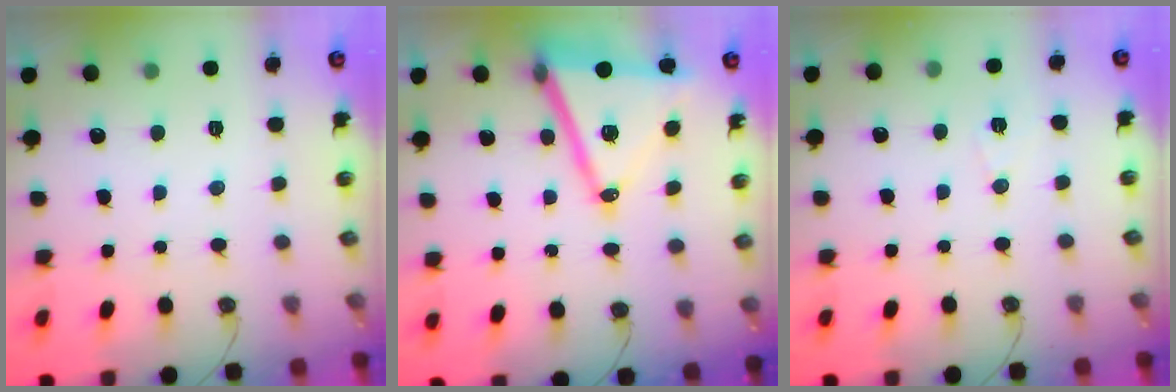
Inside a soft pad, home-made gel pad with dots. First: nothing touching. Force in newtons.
{"total": 17.6, "press": 17.2, "slide": 3.8}
{"total": 6.2, "press": 4.4, "slide": 4.4}